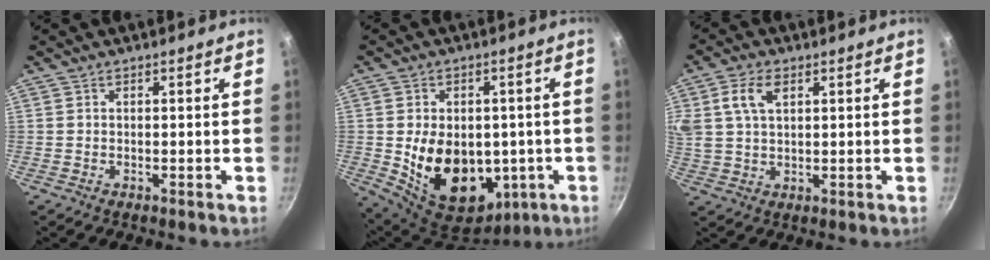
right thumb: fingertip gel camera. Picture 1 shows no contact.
{"total": 18.3, "force": [-2.1, 12.9, 12.8], "torque": [-0.186, -0.009, -0.007]}
{"total": 8.3, "force": [3.1, 4.9, 5.9], "torque": [-0.111, 0.008, 0.056]}